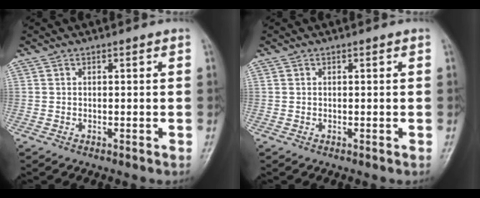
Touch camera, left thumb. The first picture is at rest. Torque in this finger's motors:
{"motor_torque": [0.02, 0.01, 0.02, -0.08, 0.00]}